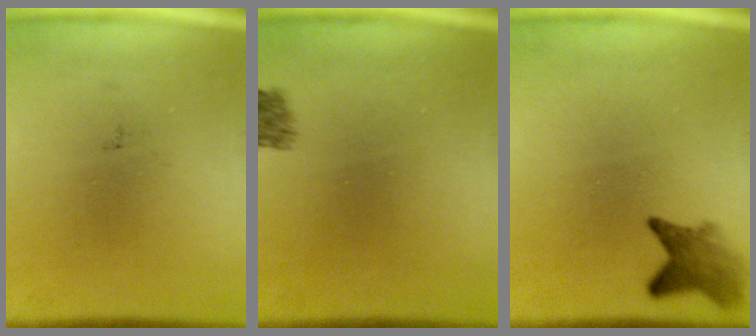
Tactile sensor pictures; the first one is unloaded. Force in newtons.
{"total": 2.5}
{"total": 3.4}